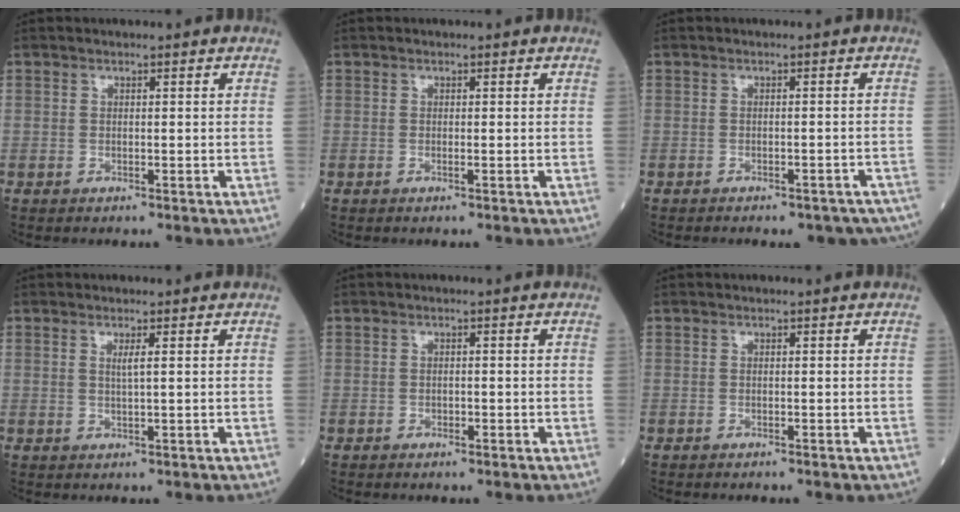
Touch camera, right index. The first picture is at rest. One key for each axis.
{"total": 0.0}
{"total": 8.9, "fx": -7.6, "fy": 3.1, "fz": 3.5, "tx": -0.037, "ty": 0.002, "tz": -0.078}
{"total": 1.4, "fx": 0.5, "fy": -0.2, "fz": 1.3, "tx": -0.029, "ty": -0.002, "tz": 0.008}
{"total": 0.9, "fx": -0.5, "fy": 0.5, "fz": 0.5, "tx": -0.007, "ty": 0.002, "tz": -0.006}
{"total": 1.4, "fx": -1.2, "fy": 0.3, "fz": 0.7, "tx": -0.012, "ty": -0.003, "tz": -0.012}